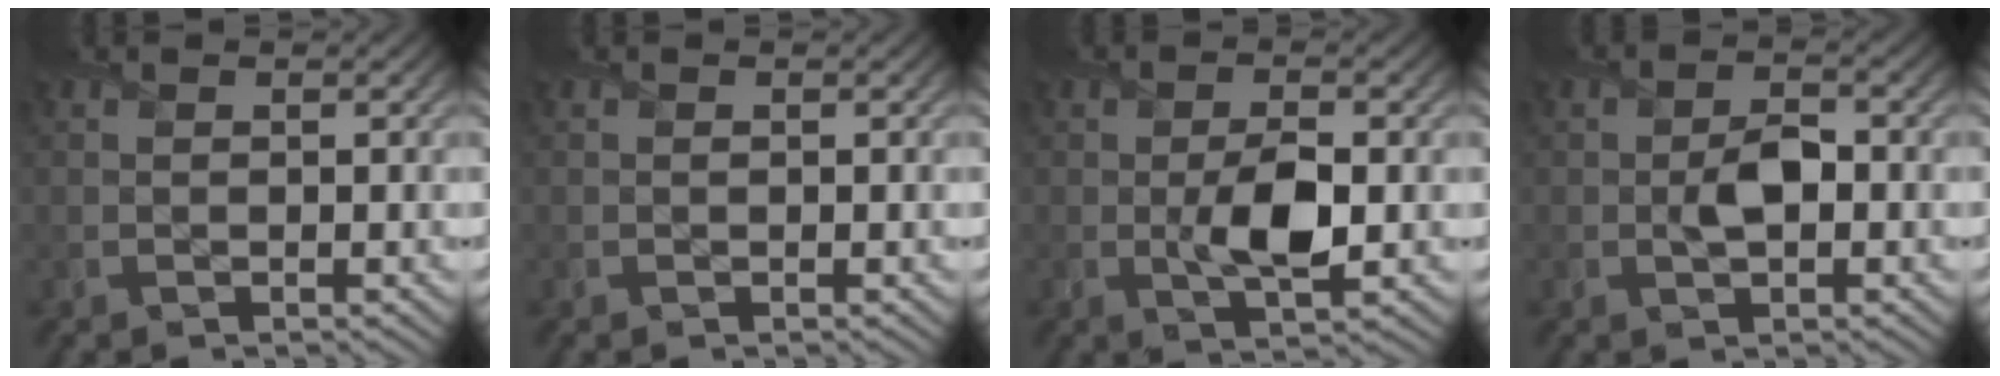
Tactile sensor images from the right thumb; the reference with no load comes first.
{"total": 0.0}
{"total": 5.3, "force": [-0.6, 2.4, 4.7], "torque": [-0.087, -0.009, -0.008]}
{"total": 3.2, "force": [-0.4, 1.8, 2.6], "torque": [-0.047, -0.005, -0.006]}